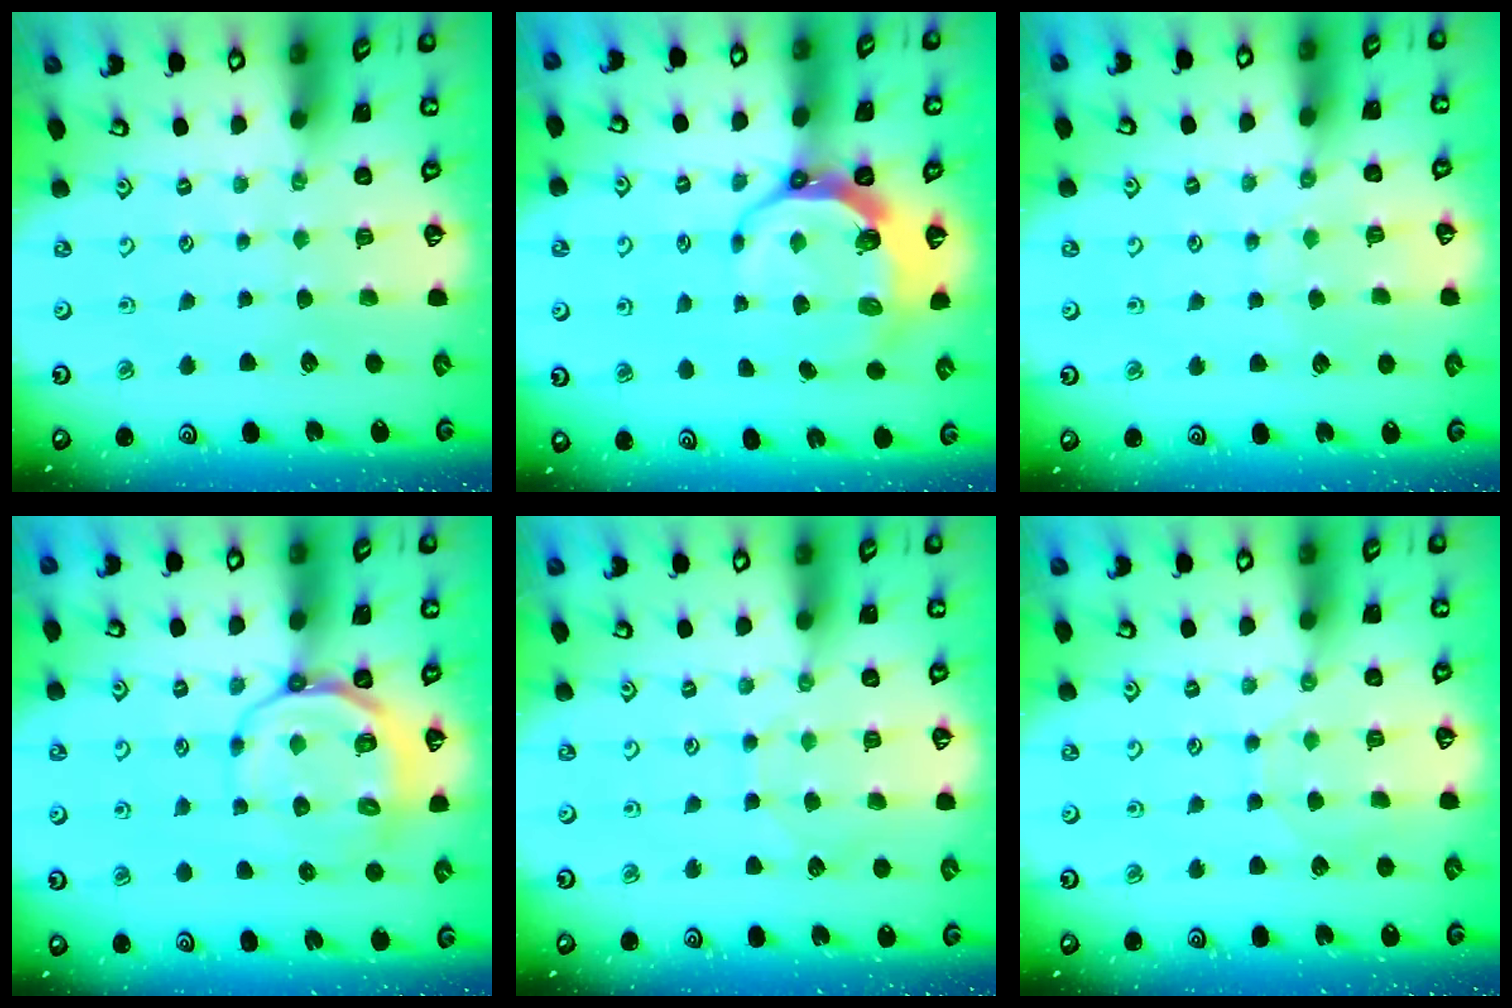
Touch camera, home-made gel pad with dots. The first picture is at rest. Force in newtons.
{"total": 8.4, "press": 7.3, "slide": 4.2}
{"total": 5.0, "press": 4.9, "slide": 0.7}
{"total": 9.8, "press": 9.5, "slide": 2.4}
{"total": 5.0, "press": 5.0, "slide": 0.5}
{"total": 3.3, "press": 3.2, "slide": 0.4}